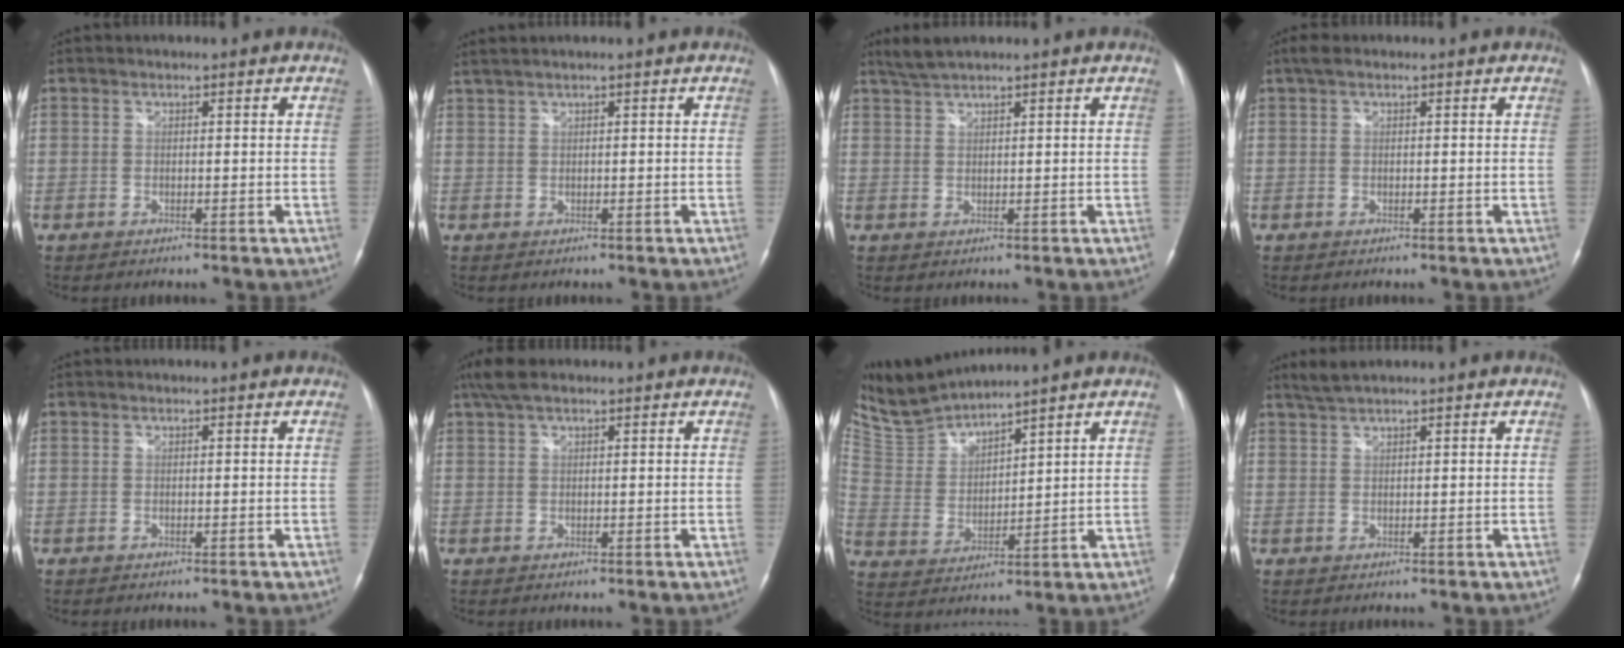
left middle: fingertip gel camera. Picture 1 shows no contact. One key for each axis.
{"total": 2.7, "fx": 2.1, "fy": -0.2, "fz": 1.6, "tx": -0.038, "ty": 0.024, "tz": 0.046}
{"total": 3.0, "fx": 2.7, "fy": 0.0, "fz": 1.3, "tx": -0.033, "ty": 0.010, "tz": 0.057}
{"total": 1.8, "fx": 1.1, "fy": 0.7, "fz": 1.2, "tx": -0.028, "ty": 0.024, "tz": 0.020}
{"total": 0.0}
{"total": 4.0, "fx": 2.9, "fy": 1.2, "fz": 2.5, "tx": -0.058, "ty": 0.026, "tz": 0.057}
{"total": 8.2, "fx": 8.2, "fy": -0.3, "fz": 0.9, "tx": -0.045, "ty": 0.008, "tz": 0.183}
{"total": 2.3, "fx": 2.1, "fy": -0.2, "fz": 1.0, "tx": -0.026, "ty": 0.010, "tz": 0.045}